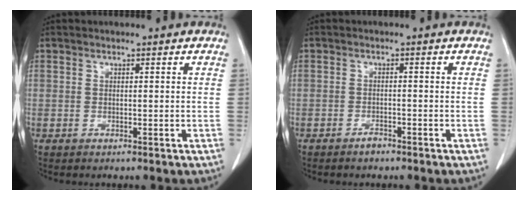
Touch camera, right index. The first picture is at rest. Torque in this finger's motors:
{"motor_torque": [-0.01, -0.04, 0.00, 0.00]}